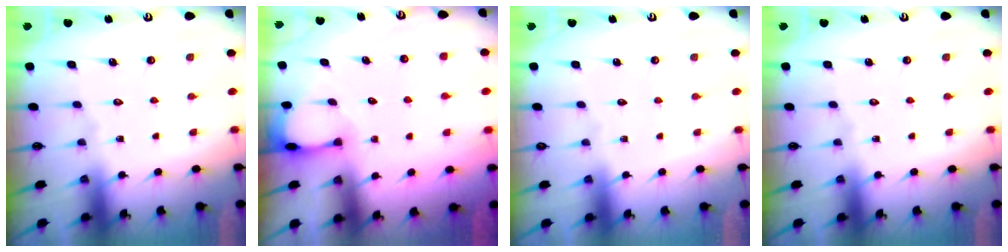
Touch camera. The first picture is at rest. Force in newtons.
{"total": 2.0, "press": 2.0, "slide": 0.3}
{"total": 0.0}
{"total": 0.0}